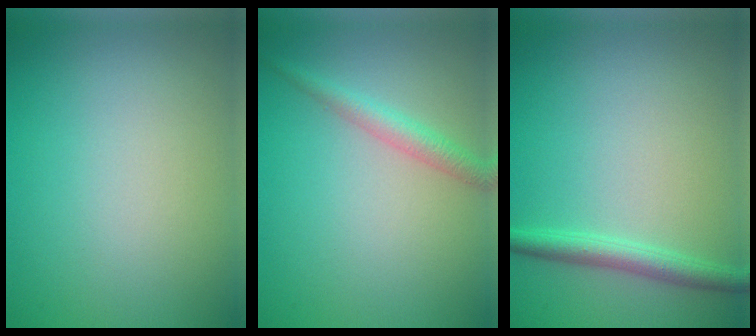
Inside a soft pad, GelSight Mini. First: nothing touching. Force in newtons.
{"total": 2.2, "press": 2.2, "slide": 0.1}
{"total": 2.6, "press": 2.6, "slide": 0.0}